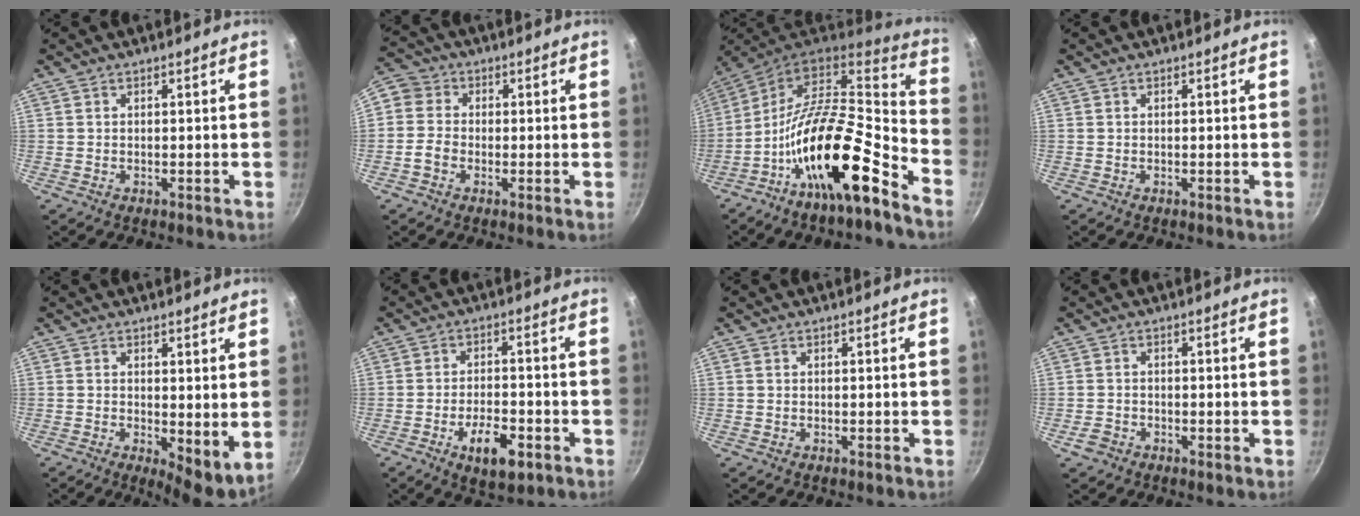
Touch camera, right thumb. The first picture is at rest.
{"total": 5.5, "force": [-1.3, 4.7, 2.6], "torque": [-0.027, 0.013, -0.043]}
{"total": 21.5, "force": [-11.6, 9.4, 15.4], "torque": [-0.200, 0.104, -0.218]}
{"total": 0.0}
{"total": 6.6, "force": [0.8, 2.6, 6.0], "torque": [-0.078, -0.020, 0.014]}
{"total": 8.5, "force": [-3.8, 3.8, 6.6], "torque": [-0.095, 0.016, -0.058]}
{"total": 0.0}
{"total": 2.1, "force": [-1.2, 1.4, 1.0], "torque": [-0.021, 0.008, -0.024]}